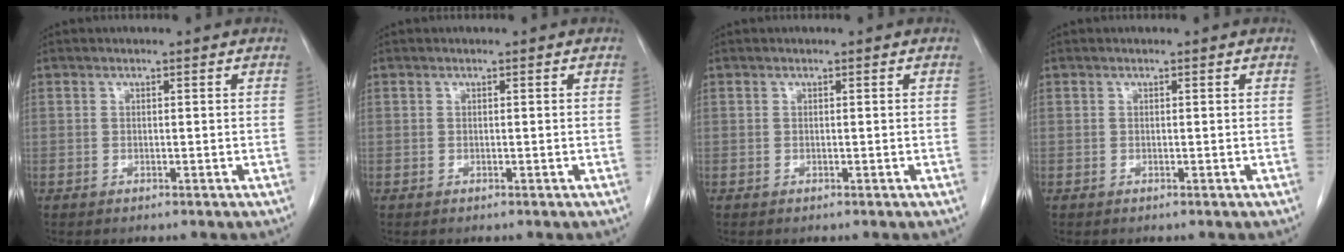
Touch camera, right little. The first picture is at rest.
{"total": 0.0}
{"total": 0.0}
{"total": 0.0}